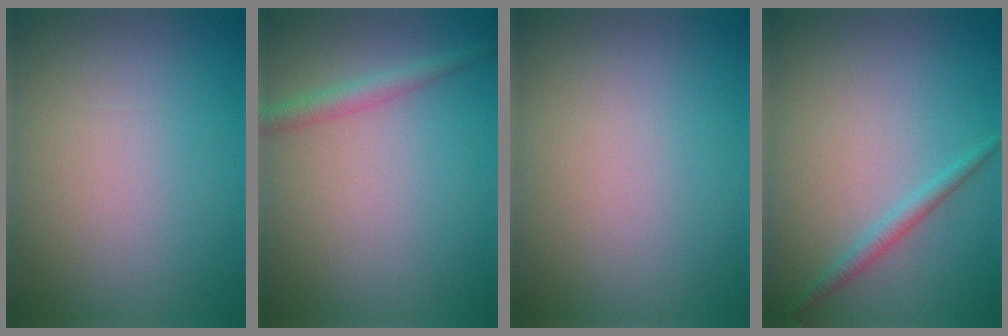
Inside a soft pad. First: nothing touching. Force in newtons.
{"total": 2.1, "press": 2.1, "slide": 0.1}
{"total": 0.0}
{"total": 1.5, "press": 1.5, "slide": 0.1}